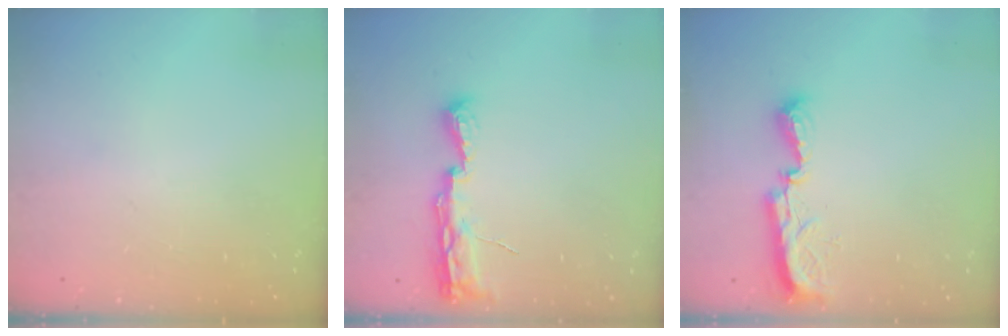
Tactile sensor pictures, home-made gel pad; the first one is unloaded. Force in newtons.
{"total": 8.0, "press": 8.0, "slide": 0.7}
{"total": 8.3, "press": 8.3, "slide": 0.9}